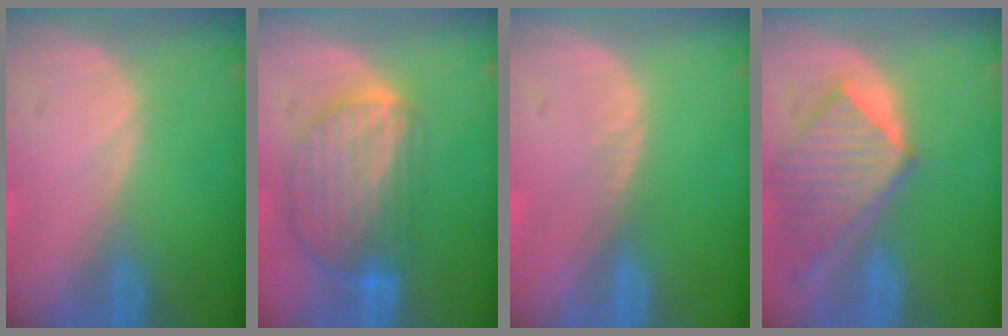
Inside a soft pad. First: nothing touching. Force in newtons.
{"total": 8.7, "press": 7.6, "slide": 4.2}
{"total": 0.5, "press": 0.5, "slide": 0.1}
{"total": 8.6, "press": 7.8, "slide": 3.7}